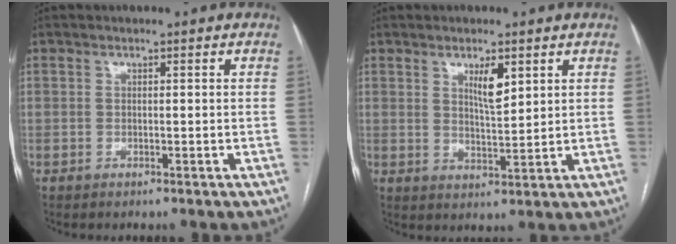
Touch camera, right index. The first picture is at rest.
{"total": 4.4, "force": [2.2, 0.9, 3.7], "torque": [-0.067, -0.005, 0.042]}